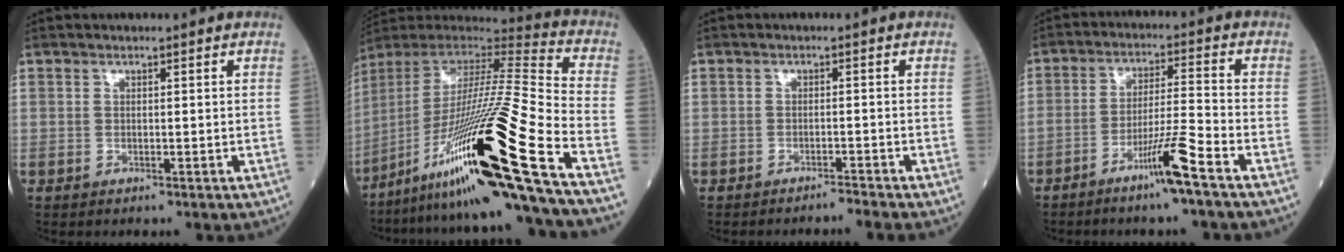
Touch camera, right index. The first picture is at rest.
{"total": 29.6, "force": [-15.6, -1.3, 25.2], "torque": [-0.432, -0.050, -0.281]}
{"total": 2.0, "force": [-1.8, -1.0, 0.1], "torque": [0.001, -0.003, -0.028]}
{"total": 7.7, "force": [-4.9, -1.1, 5.8], "torque": [-0.104, -0.006, -0.095]}